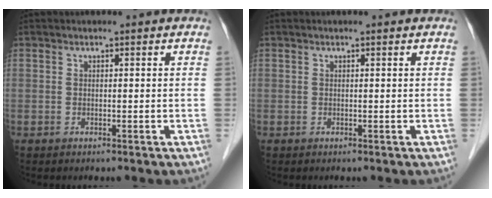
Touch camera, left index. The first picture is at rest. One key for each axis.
{"total": 0.0}